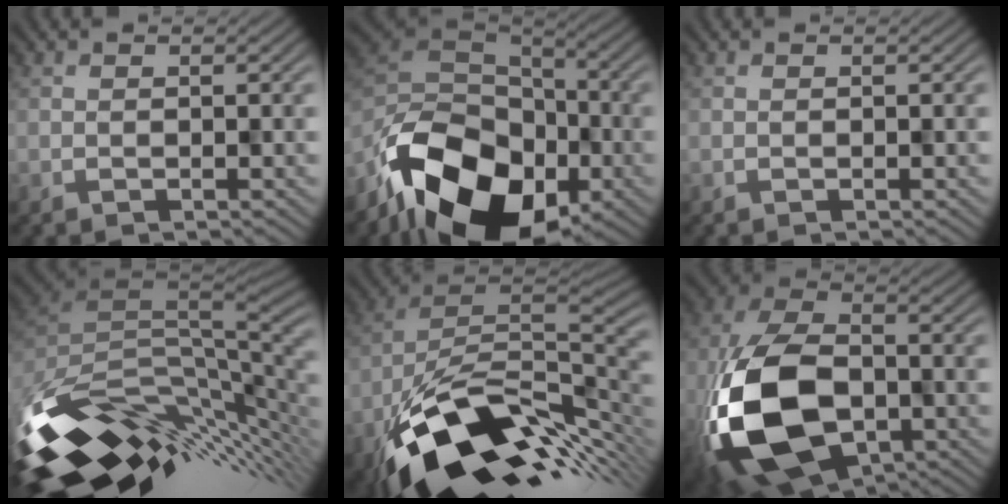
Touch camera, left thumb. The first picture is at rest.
{"total": 17.0, "force": [-9.5, 10.4, 9.5], "torque": [-0.227, -0.041, -0.161]}
{"total": 0.0}
{"total": 13.8, "force": [-5.2, 6.8, 10.7], "torque": [-0.234, -0.025, -0.084]}
{"total": 16.4, "force": [-7.6, 8.4, 11.8], "torque": [-0.214, -0.027, -0.132]}
{"total": 17.5, "force": [-5.8, 10.8, 12.5], "torque": [-0.304, -0.045, -0.100]}